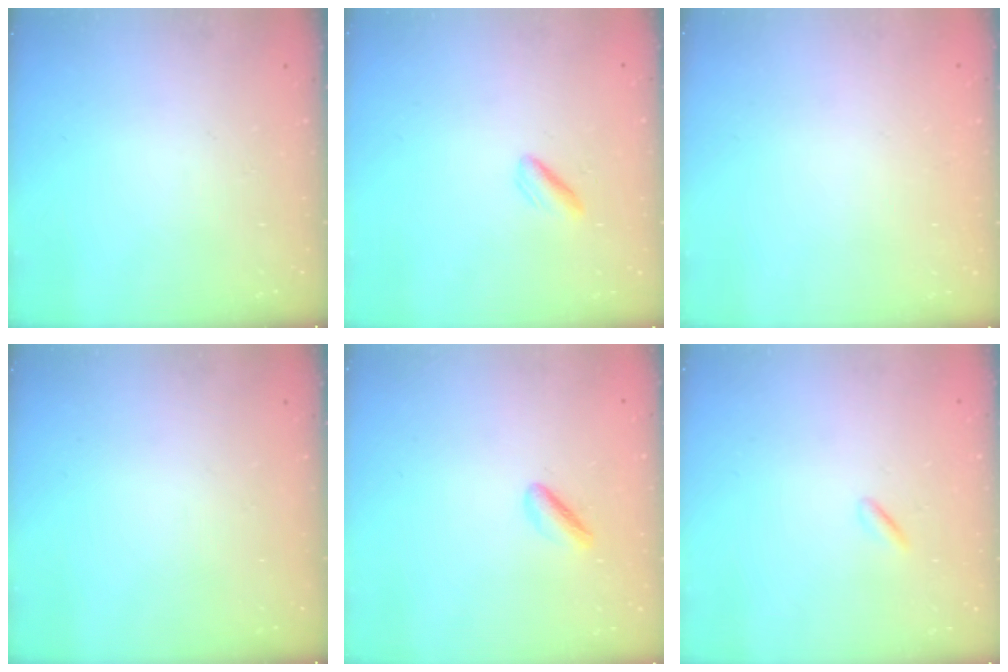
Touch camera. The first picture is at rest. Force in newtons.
{"total": 2.2, "press": 2.1, "slide": 0.6}
{"total": 2.2, "press": 2.2, "slide": 0.1}
{"total": 0.0}
{"total": 1.9, "press": 1.6, "slide": 1.1}
{"total": 0.5, "press": 0.3, "slide": 0.4}